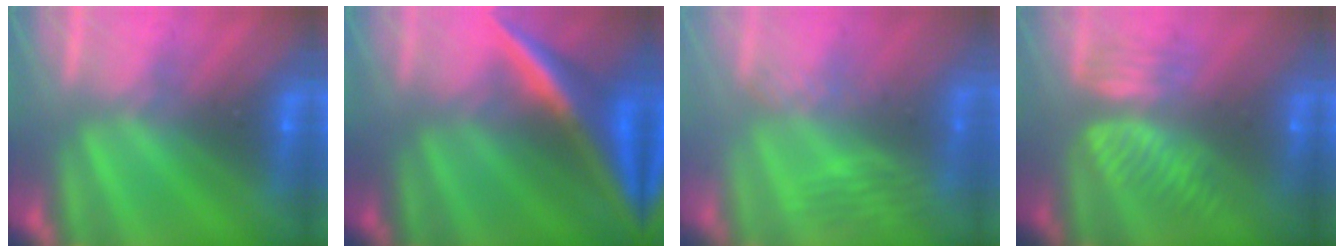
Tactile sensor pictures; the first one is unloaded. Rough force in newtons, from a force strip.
{"total": 5.8}
{"total": 2.7}
{"total": 9.4}